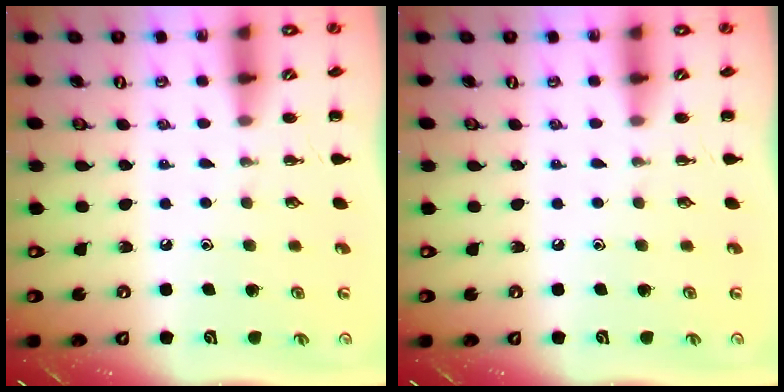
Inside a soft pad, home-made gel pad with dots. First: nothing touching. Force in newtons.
{"total": 0.0}